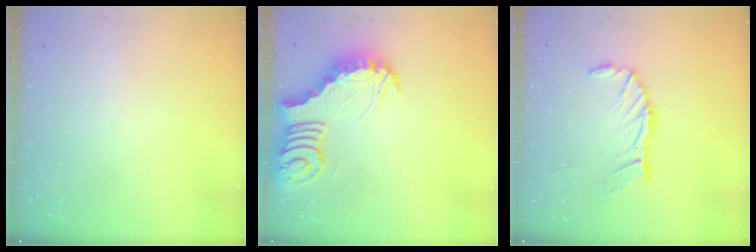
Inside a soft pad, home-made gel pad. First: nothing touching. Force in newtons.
{"total": 5.2, "press": 5.1, "slide": 0.8}
{"total": 9.6, "press": 9.5, "slide": 1.5}